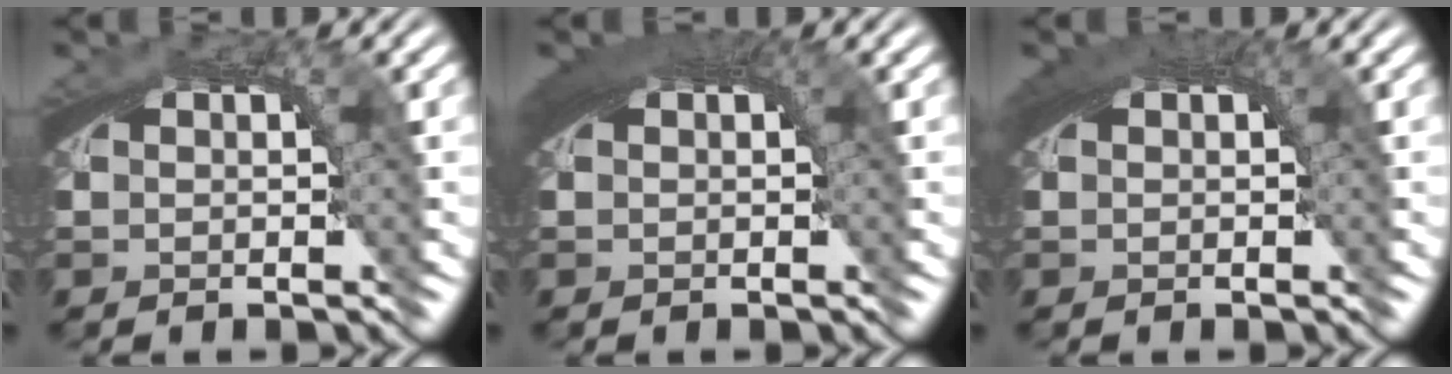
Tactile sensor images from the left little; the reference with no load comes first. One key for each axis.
{"total": 2.6, "fx": 1.0, "fy": 0.7, "fz": 2.3, "tx": -0.028, "ty": 0.008, "tz": 0.014}
{"total": 2.0, "fx": 0.8, "fy": 0.4, "fz": 1.8, "tx": -0.023, "ty": 0.006, "tz": 0.012}